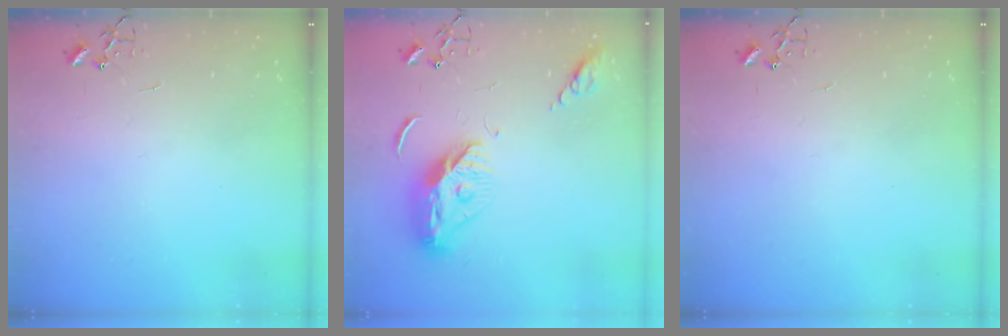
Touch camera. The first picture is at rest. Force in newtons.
{"total": 13.1, "press": 13.0, "slide": 1.3}
{"total": 0.0}